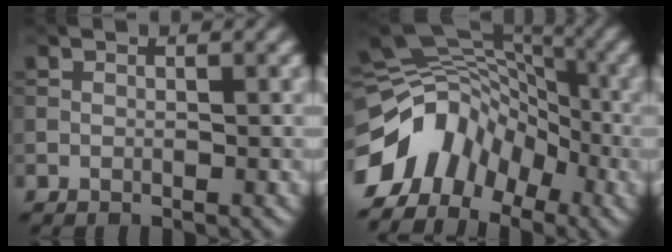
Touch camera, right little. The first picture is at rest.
{"total": 9.5, "force": [-5.7, 6.4, 4.2], "torque": [-0.078, 0.010, -0.120]}